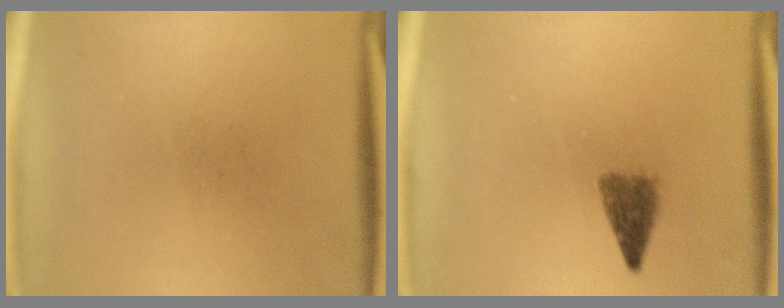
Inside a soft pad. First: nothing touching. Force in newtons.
{"total": 2.8}